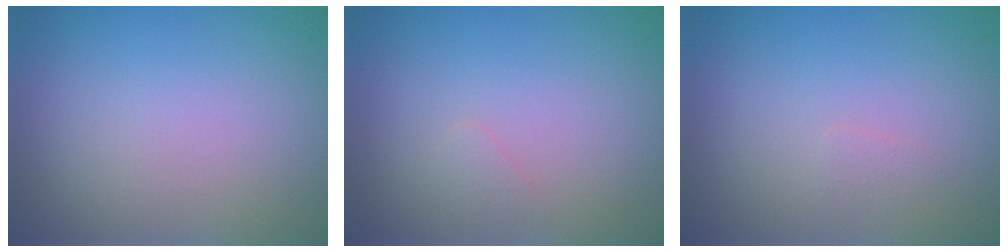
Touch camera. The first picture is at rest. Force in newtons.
{"total": 0.6, "press": 0.6, "slide": 0.1}
{"total": 0.6, "press": 0.6, "slide": 0.0}